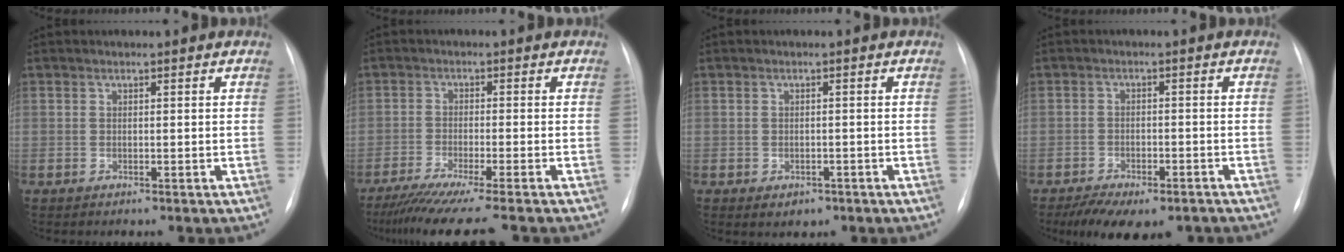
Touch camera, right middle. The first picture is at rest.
{"total": 10.8, "force": [-9.1, -1.2, 5.7], "torque": [-0.072, -0.038, -0.142]}
{"total": 2.4, "force": [-1.3, 1.7, 1.1], "torque": [-0.010, 0.002, -0.006]}
{"total": 11.3, "force": [-8.4, 4.8, 5.8], "torque": [-0.089, -0.003, -0.118]}